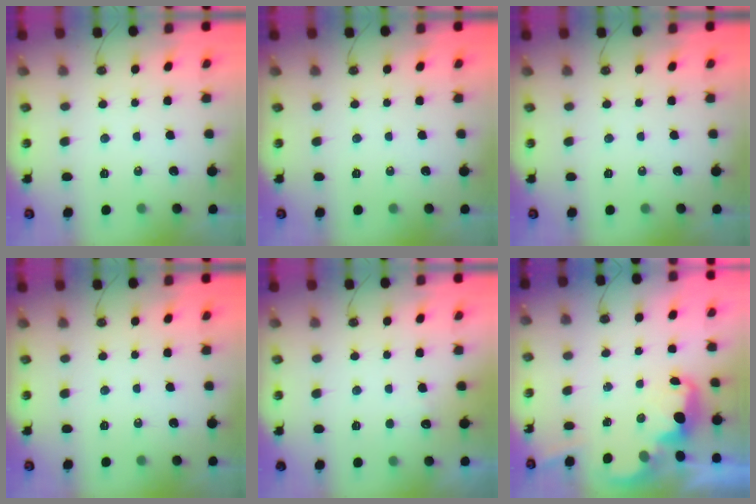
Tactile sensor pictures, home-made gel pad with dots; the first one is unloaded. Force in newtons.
{"total": 0.0}
{"total": 0.0}
{"total": 0.0}
{"total": 3.0, "press": 2.8, "slide": 1.0}
{"total": 2.7, "press": 2.6, "slide": 0.4}